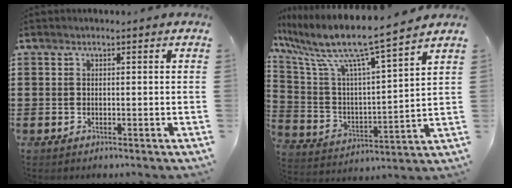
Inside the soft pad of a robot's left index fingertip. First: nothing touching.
{"total": 9.8, "force": [8.1, 0.7, 5.6], "torque": [-0.145, -0.057, 0.128]}